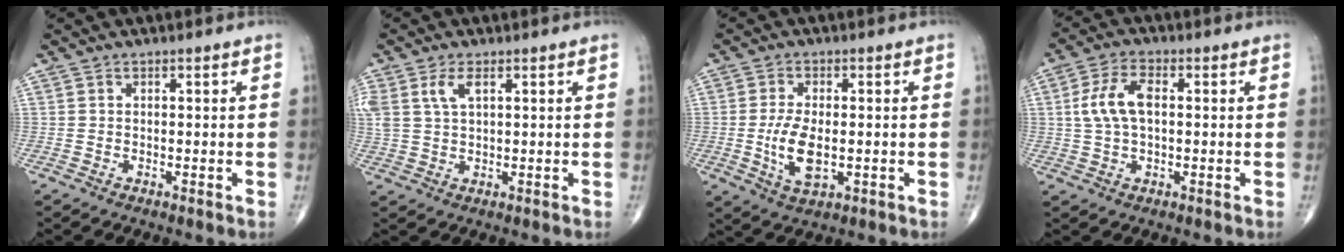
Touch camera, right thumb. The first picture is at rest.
{"total": 5.1, "force": [2.1, 2.3, 4.0], "torque": [-0.093, 0.003, 0.049]}
{"total": 7.7, "force": [-1.0, 3.7, 6.7], "torque": [-0.129, -0.008, -0.013]}
{"total": 7.5, "force": [0.9, 3.9, 6.3], "torque": [-0.134, 0.015, 0.015]}